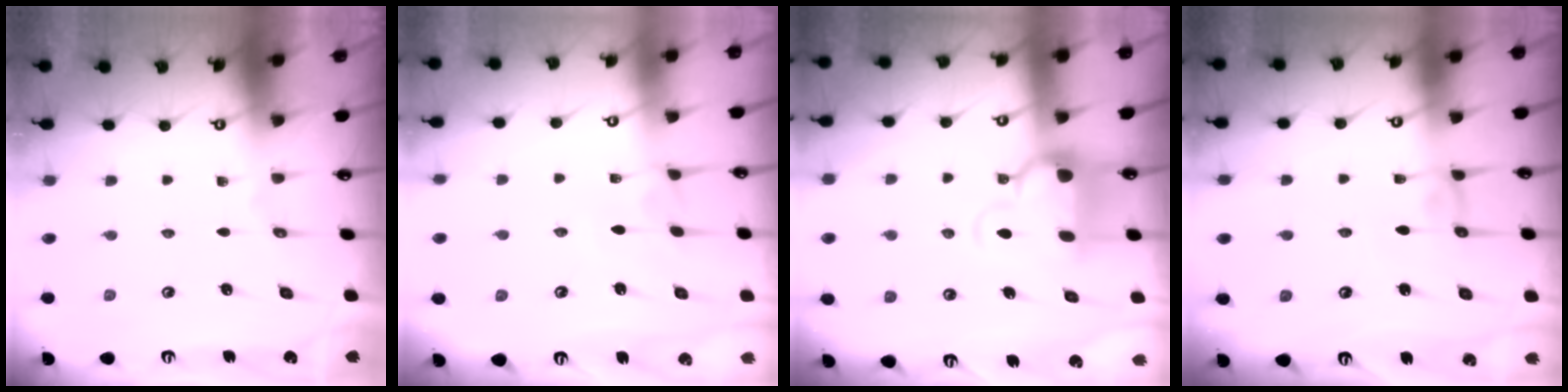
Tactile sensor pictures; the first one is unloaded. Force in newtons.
{"total": 3.0, "press": 3.0, "slide": 0.3}
{"total": 4.6, "press": 4.3, "slide": 1.6}
{"total": 2.6, "press": 2.6, "slide": 0.1}